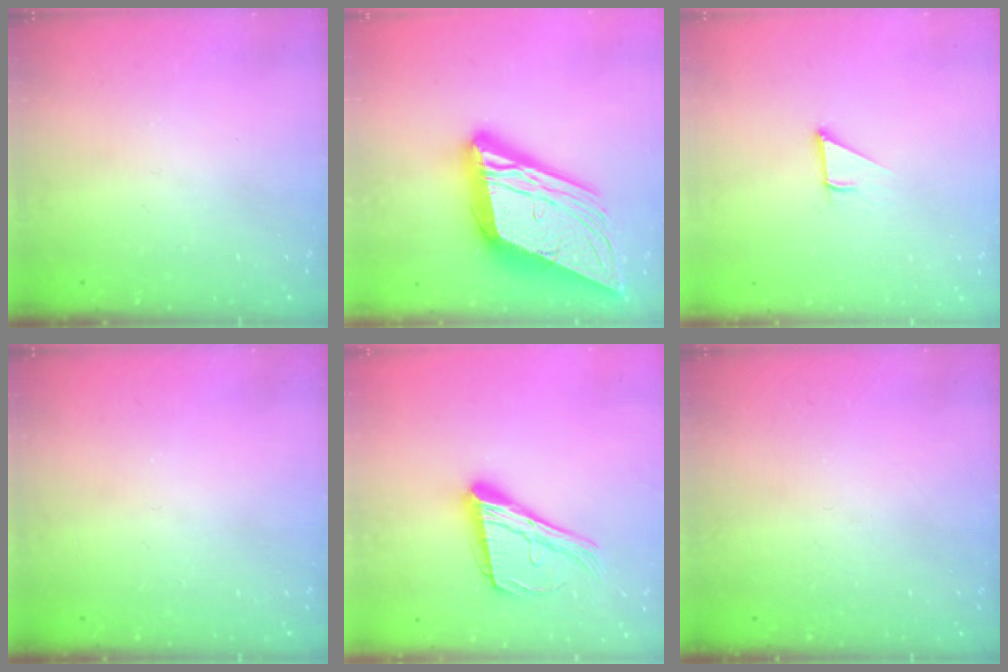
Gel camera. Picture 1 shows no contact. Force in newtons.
{"total": 27.2, "press": 26.9, "slide": 4.5}
{"total": 1.6, "press": 1.6, "slide": 0.2}
{"total": 0.0}
{"total": 17.9, "press": 17.8, "slide": 1.9}
{"total": 0.0}